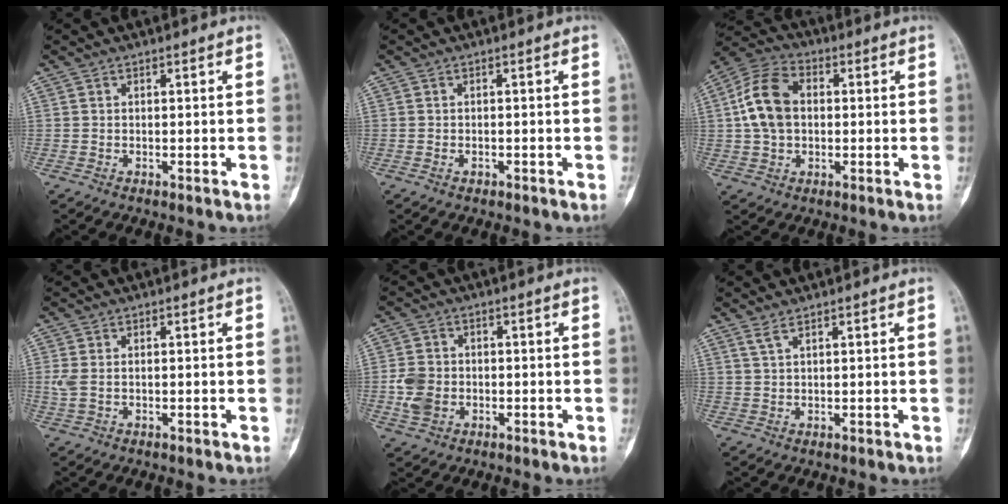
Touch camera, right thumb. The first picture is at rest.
{"total": 0.7, "force": [-0.5, 0.5, 0.2], "torque": [-0.004, 0.007, -0.006]}
{"total": 11.0, "force": [0.9, 7.7, 7.8], "torque": [-0.146, 0.024, 0.011]}
{"total": 2.6, "force": [0.1, 1.6, 2.0], "torque": [-0.066, 0.005, 0.005]}
{"total": 5.9, "force": [-1.0, 4.7, 3.4], "torque": [-0.059, 0.006, -0.018]}
{"total": 1.5, "force": [1.2, 0.1, 0.9], "torque": [-0.021, 0.001, 0.030]}